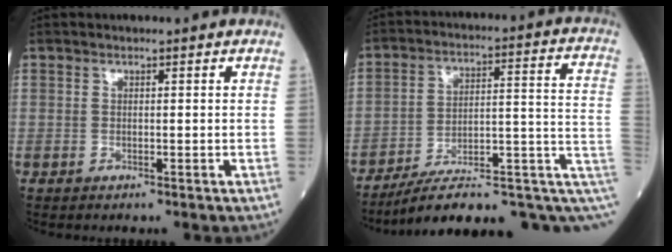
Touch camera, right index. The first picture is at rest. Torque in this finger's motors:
{"motor_torque": [-0.87, -1.26, 0.02, 0.10]}